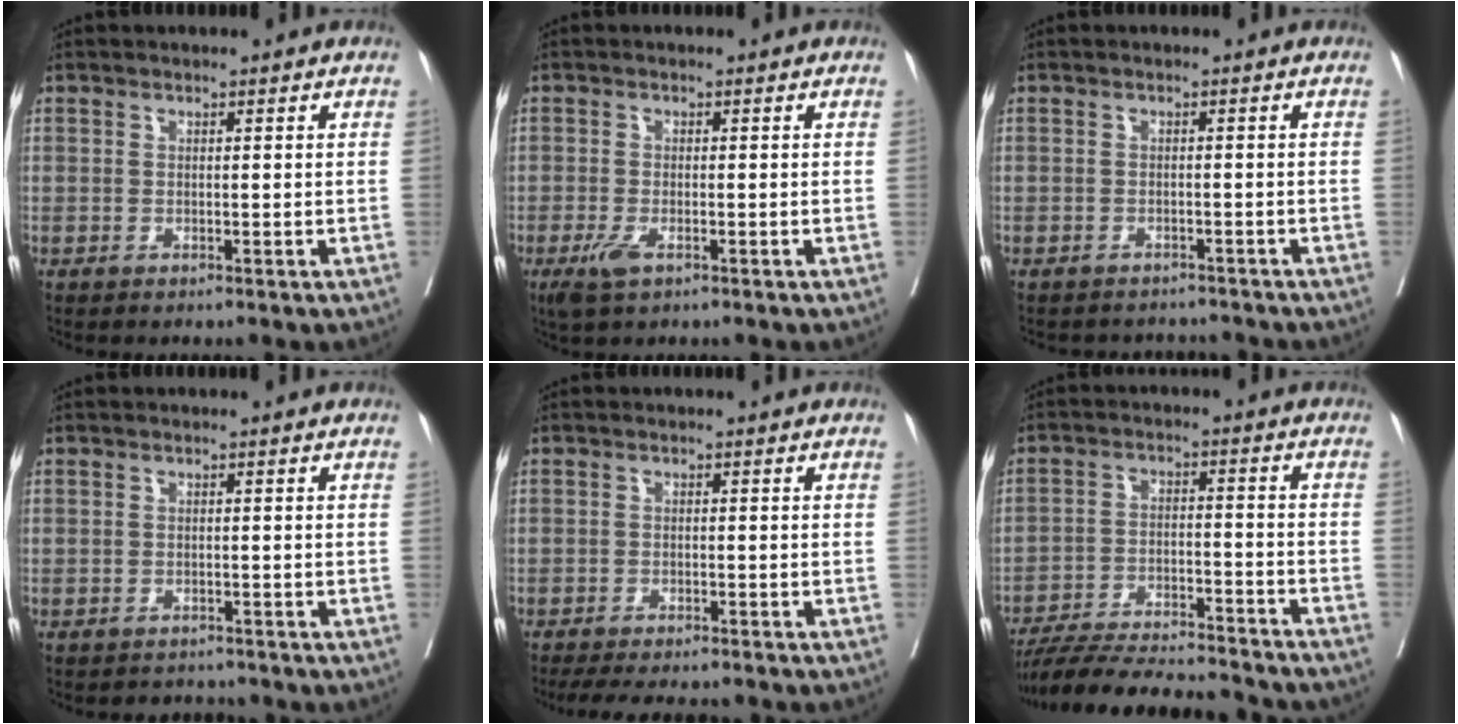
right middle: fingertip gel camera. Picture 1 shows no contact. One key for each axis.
{"total": 3.2, "fx": -1.7, "fy": 1.1, "fz": 2.5, "tx": -0.055, "ty": -0.004, "tz": -0.029}
{"total": 5.1, "fx": -5.0, "fy": 1.2, "fz": 0.1, "tx": 0.003, "ty": 0.005, "tz": -0.059}
{"total": 1.8, "fx": -1.6, "fy": 0.5, "fz": -0.4, "tx": 0.007, "ty": -0.003, "tz": -0.025}
{"total": 9.3, "fx": -8.2, "fy": 2.0, "fz": 3.9, "tx": -0.051, "ty": -0.009, "tz": -0.112}
{"total": 20.3, "fx": -18.6, "fy": 2.3, "fz": 8.0, "tx": -0.129, "ty": -0.023, "tz": -0.272}